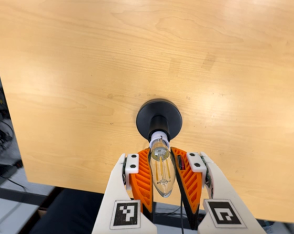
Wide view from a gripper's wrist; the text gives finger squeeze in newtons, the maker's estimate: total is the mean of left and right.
{"total": 20.2, "left": 19.3, "right": 21.1}